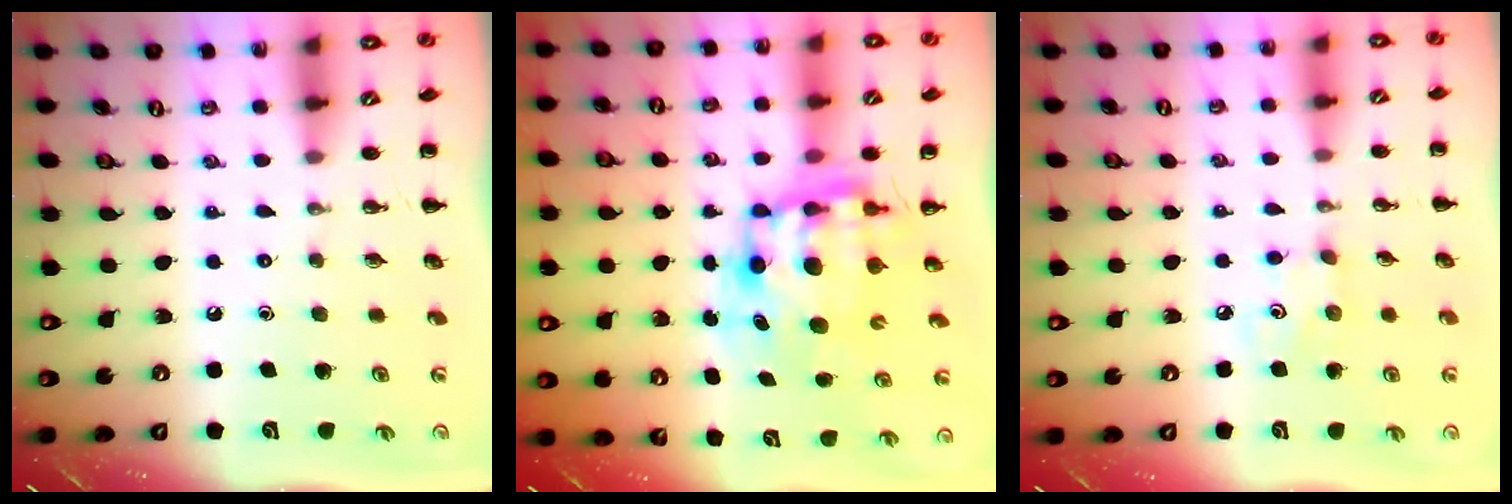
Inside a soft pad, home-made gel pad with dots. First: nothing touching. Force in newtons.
{"total": 9.8, "press": 9.5, "slide": 2.5}
{"total": 3.0, "press": 2.8, "slide": 0.9}